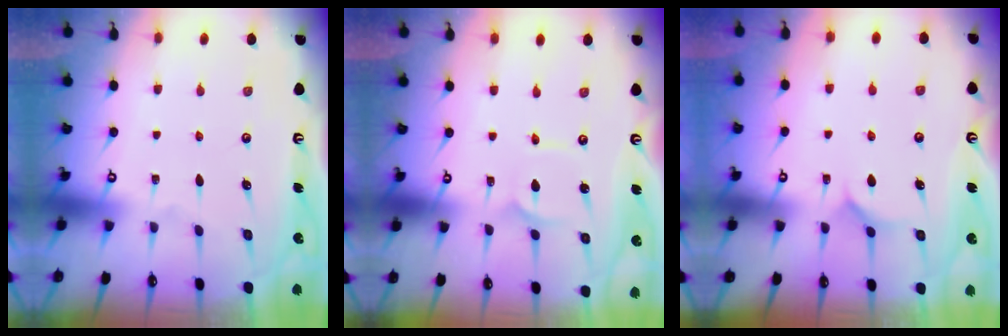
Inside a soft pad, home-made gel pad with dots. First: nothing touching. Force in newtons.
{"total": 2.4, "press": 2.4, "slide": 0.2}
{"total": 5.0, "press": 5.0, "slide": 0.4}